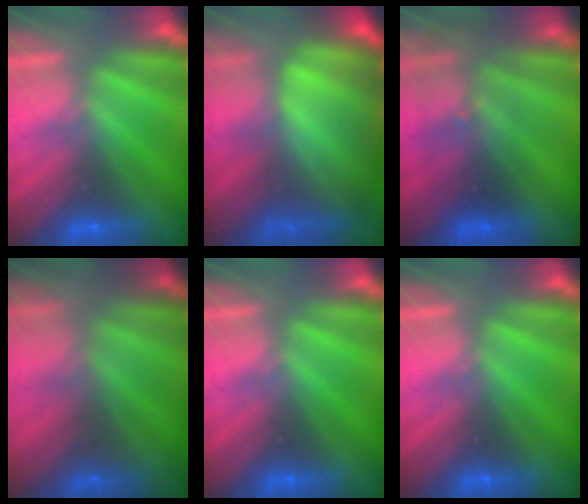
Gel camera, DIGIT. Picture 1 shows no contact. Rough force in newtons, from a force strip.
{"total": 8.2}
{"total": 3.0}
{"total": 7.8}
{"total": 0.0}
{"total": 0.0}